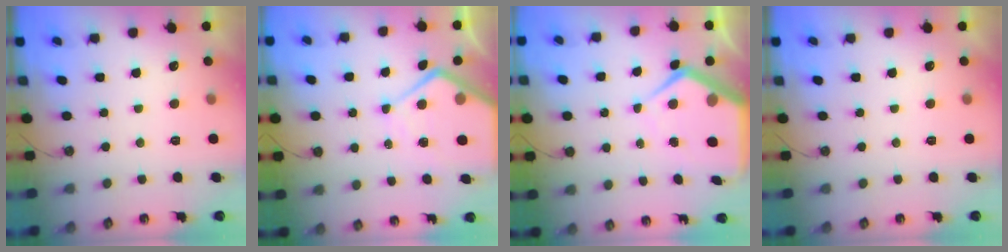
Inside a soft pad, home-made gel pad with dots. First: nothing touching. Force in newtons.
{"total": 10.3, "press": 10.2, "slide": 1.0}
{"total": 9.0, "press": 8.9, "slide": 0.8}
{"total": 0.0}